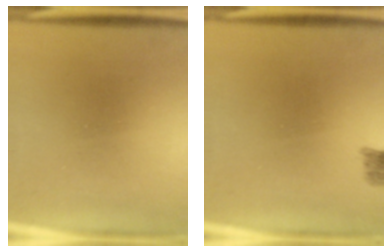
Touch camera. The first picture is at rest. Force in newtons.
{"total": 2.0}